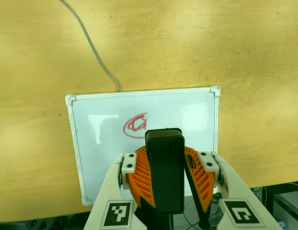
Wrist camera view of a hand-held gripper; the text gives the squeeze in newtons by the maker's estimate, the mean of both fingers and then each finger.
{"total": 9.9, "left": 10.2, "right": 9.5}